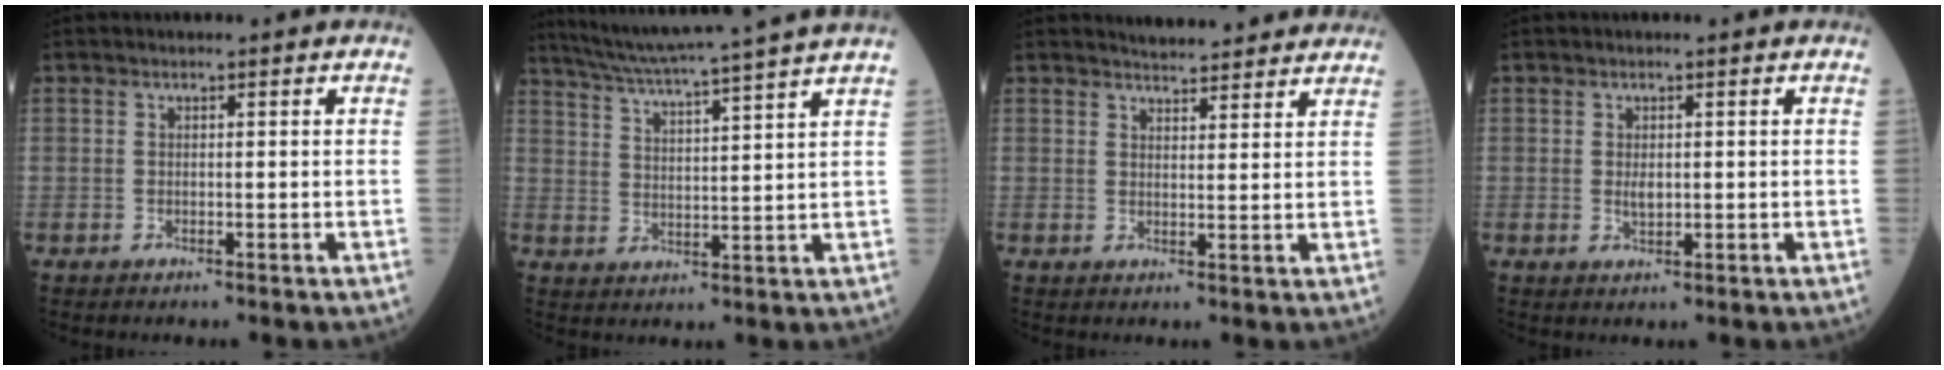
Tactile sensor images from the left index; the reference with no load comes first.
{"total": 16.6, "force": [14.5, -2.3, 7.6], "torque": [-0.138, -0.013, 0.206]}
{"total": 7.7, "force": [7.3, 1.3, 2.1], "torque": [-0.028, 0.014, 0.086]}
{"total": 1.5, "force": [0.0, 0.8, 1.3], "torque": [-0.023, -0.003, 0.003]}